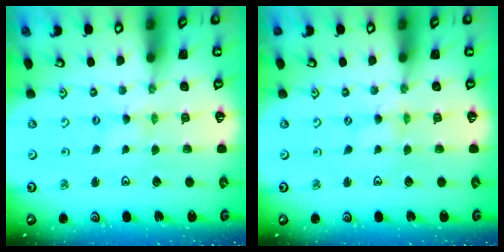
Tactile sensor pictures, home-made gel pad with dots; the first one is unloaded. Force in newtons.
{"total": 0.0}